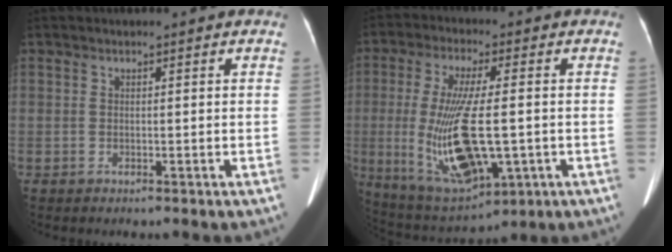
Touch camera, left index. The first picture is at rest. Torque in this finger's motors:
{"motor_torque": [1.89, -0.26, 0.39, 0.21]}